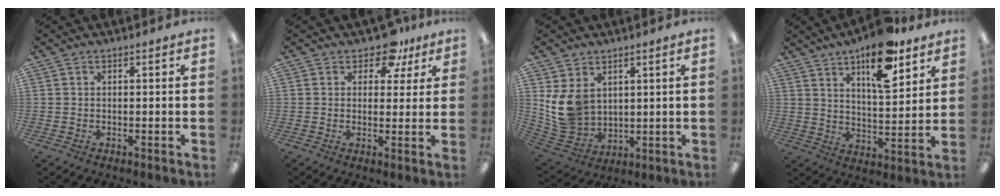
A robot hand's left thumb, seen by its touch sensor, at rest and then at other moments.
{"total": 7.6, "force": [5.4, 4.2, 3.5], "torque": [-0.046, -0.023, 0.094]}
{"total": 10.2, "force": [3.7, 7.9, 5.3], "torque": [-0.123, -0.016, 0.078]}
{"total": 15.7, "force": [10.5, 5.6, 10.3], "torque": [-0.149, -0.055, 0.172]}